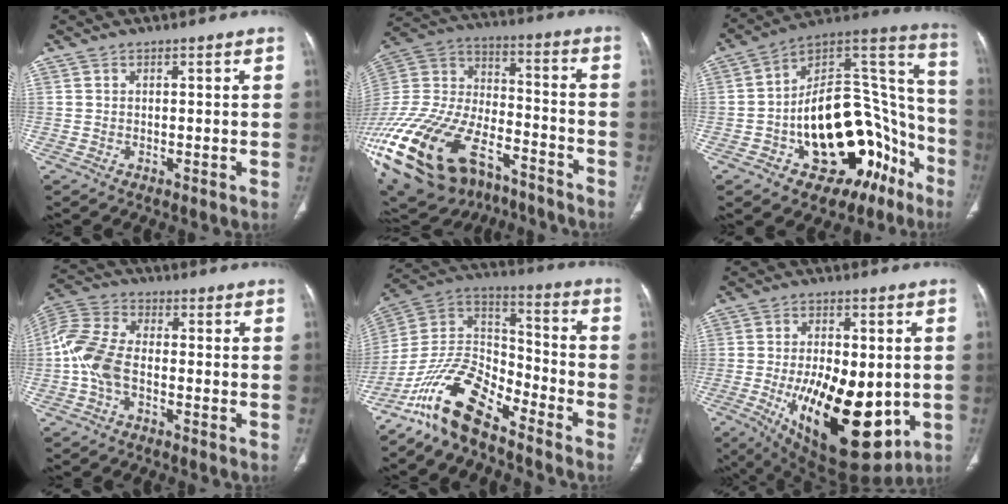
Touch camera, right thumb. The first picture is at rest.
{"total": 38.6, "force": [-23.4, 20.6, 22.8], "torque": [-0.567, 0.014, -0.392]}
{"total": 30.1, "force": [-12.4, 16.7, 21.7], "torque": [-0.227, 0.112, -0.169]}
{"total": 9.8, "force": [-2.2, 5.7, 7.7], "torque": [-0.172, 0.026, -0.052]}
{"total": 15.7, "force": [-11.6, 6.0, 8.7], "torque": [-0.145, 0.090, -0.225]}
{"total": 24.1, "force": [-5.1, 11.7, 20.5], "torque": [-0.311, -0.020, -0.047]}